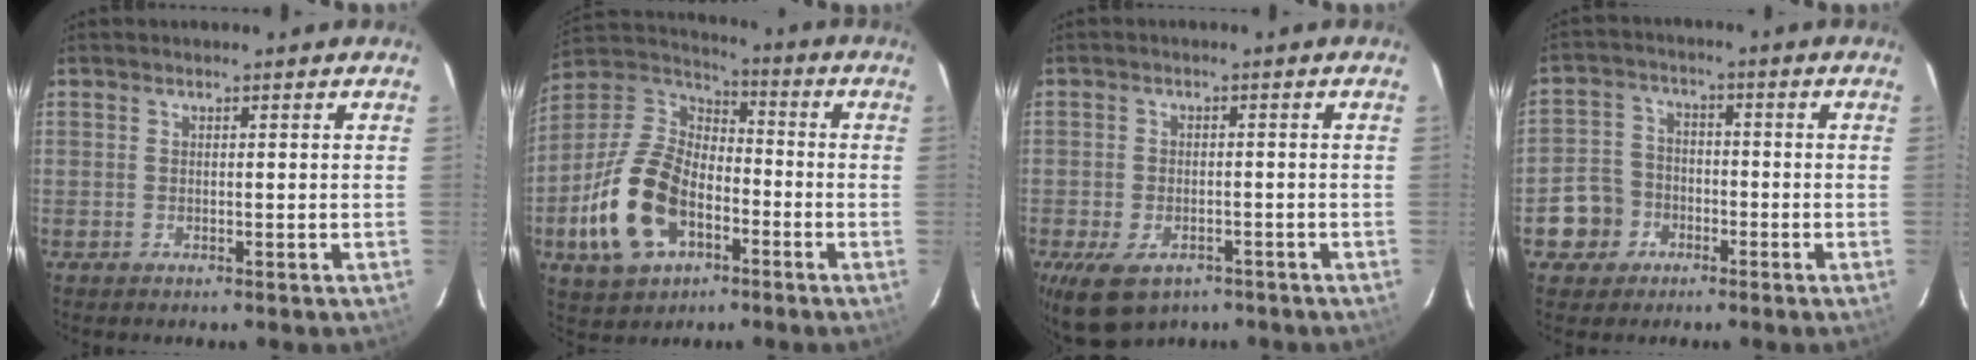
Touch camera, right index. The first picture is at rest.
{"total": 18.5, "force": [-7.0, 11.6, 12.7], "torque": [-0.289, 0.004, -0.121]}
{"total": 9.3, "force": [-5.6, 5.3, 5.1], "torque": [-0.108, -0.019, -0.086]}
{"total": 7.4, "force": [-3.3, 6.4, 1.5], "torque": [-0.052, 0.025, -0.053]}